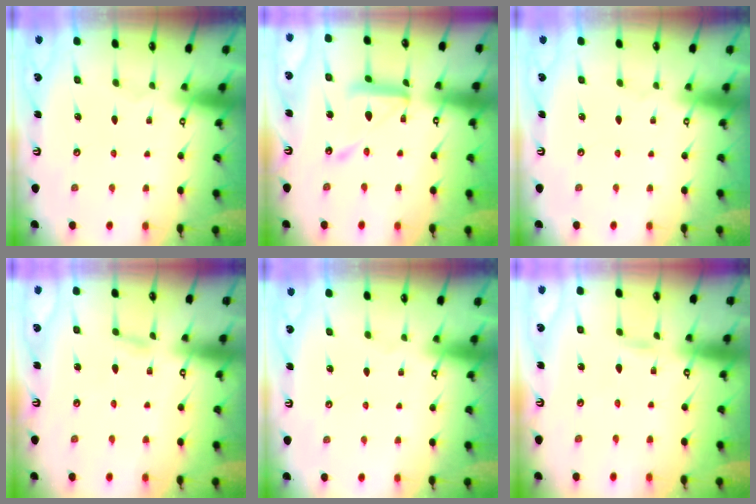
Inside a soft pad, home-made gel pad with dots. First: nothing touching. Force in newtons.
{"total": 12.5, "press": 12.4, "slide": 1.1}
{"total": 0.0}
{"total": 2.8, "press": 2.8, "slide": 0.4}
{"total": 0.0}
{"total": 1.8, "press": 1.8, "slide": 0.2}